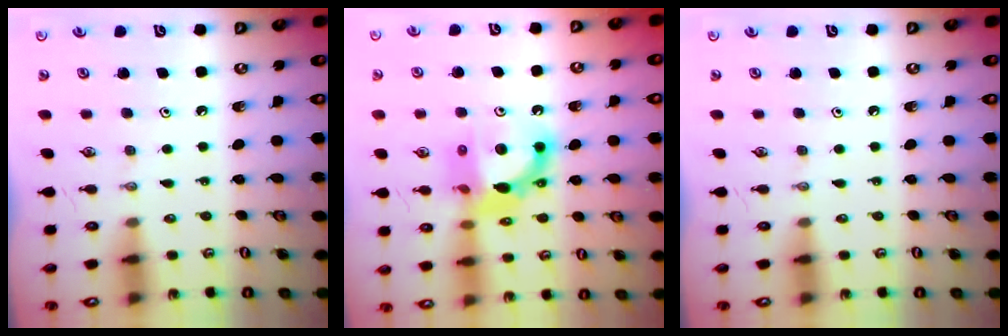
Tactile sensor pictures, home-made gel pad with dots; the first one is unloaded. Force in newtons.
{"total": 12.4, "press": 12.3, "slide": 1.8}
{"total": 0.0}